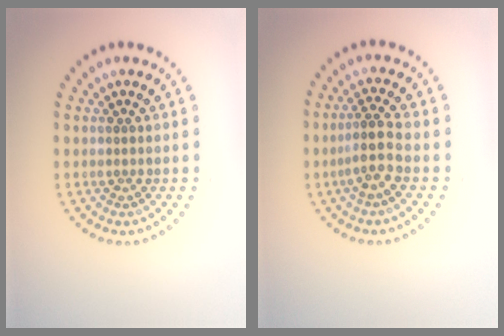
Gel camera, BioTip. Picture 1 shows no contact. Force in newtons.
{"total": 2.7, "press": 2.1, "slide": 1.7}